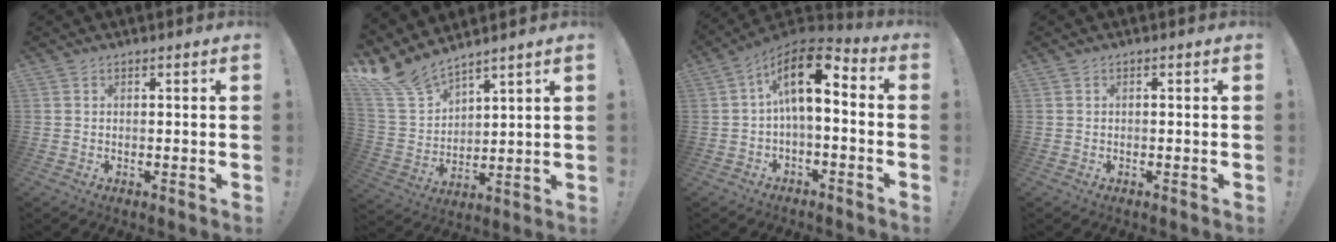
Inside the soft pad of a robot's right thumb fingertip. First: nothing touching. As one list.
[{"total": 11.0, "force": [10.0, 3.3, 3.0], "torque": [-0.087, -0.078, 0.191]}, {"total": 12.7, "force": [2.3, 5.3, 11.4], "torque": [-0.201, 0.000, 0.038]}, {"total": 0.6, "force": [-0.5, -0.1, 0.3], "torque": [-0.012, 0.002, -0.008]}]